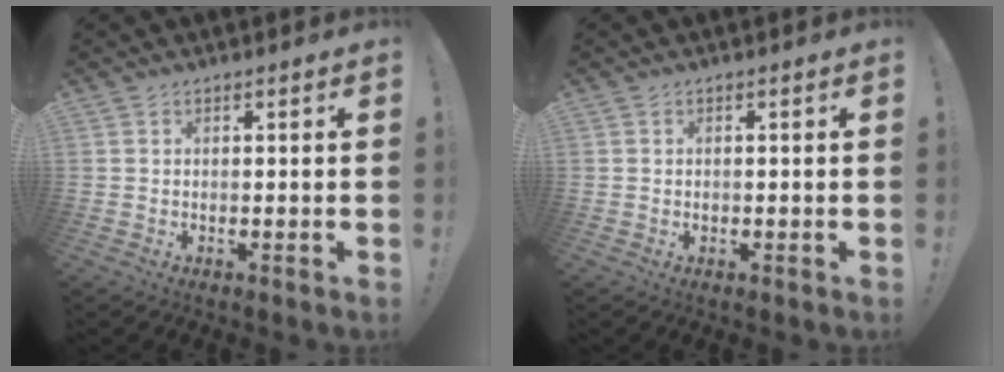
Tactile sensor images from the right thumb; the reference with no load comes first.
{"total": 0.5, "force": [-0.1, 0.5, 0.0], "torque": [-0.003, 0.002, -0.001]}